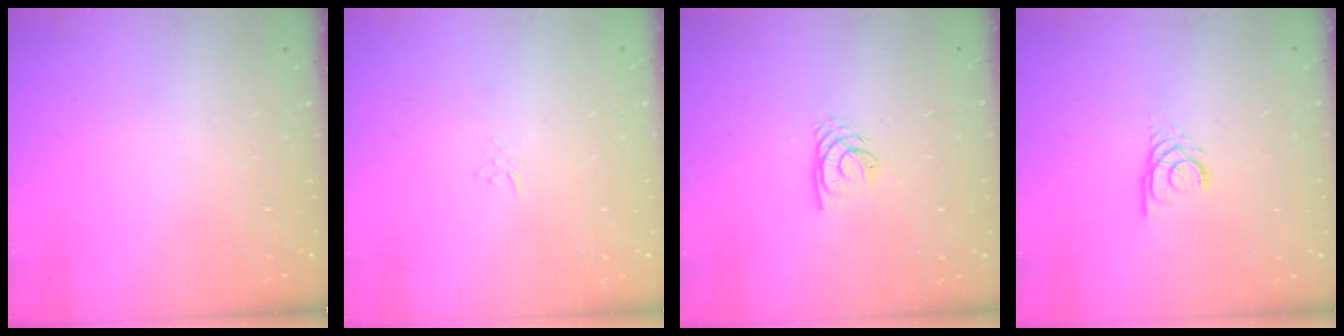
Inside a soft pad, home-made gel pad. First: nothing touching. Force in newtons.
{"total": 2.6, "press": 2.6, "slide": 0.3}
{"total": 3.2, "press": 3.2, "slide": 0.2}
{"total": 2.9, "press": 2.9, "slide": 0.3}